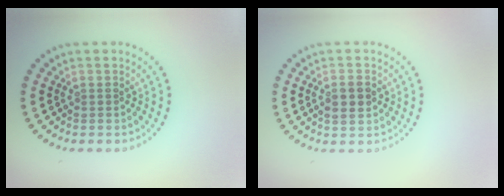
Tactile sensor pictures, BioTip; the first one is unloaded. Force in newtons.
{"total": 2.1, "press": 2.1, "slide": 0.0}